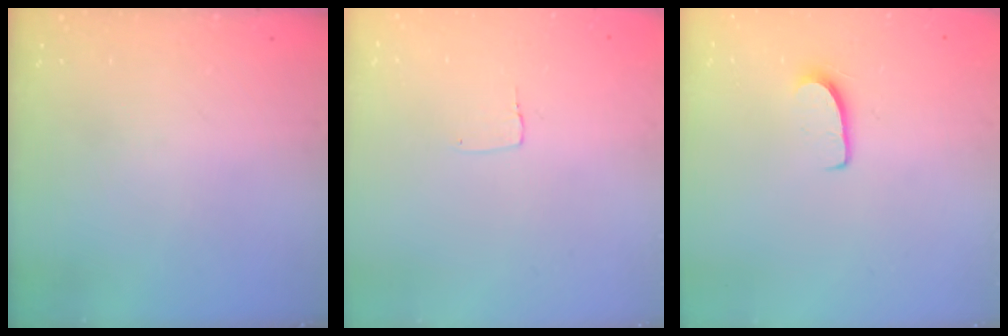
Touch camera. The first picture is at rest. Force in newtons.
{"total": 3.3, "press": 3.3, "slide": 0.1}
{"total": 5.8, "press": 5.8, "slide": 0.5}